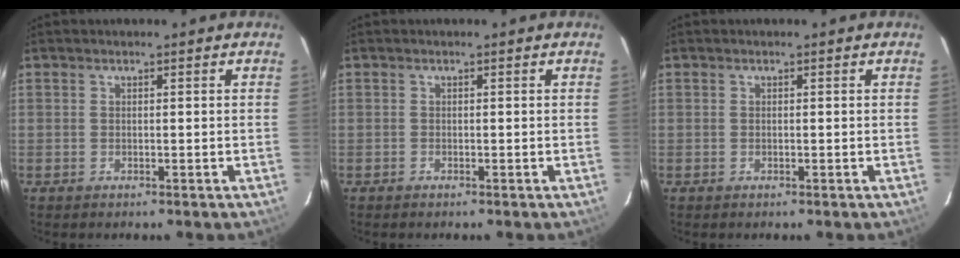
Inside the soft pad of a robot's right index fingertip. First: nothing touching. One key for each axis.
{"total": 0.0}
{"total": 0.0}